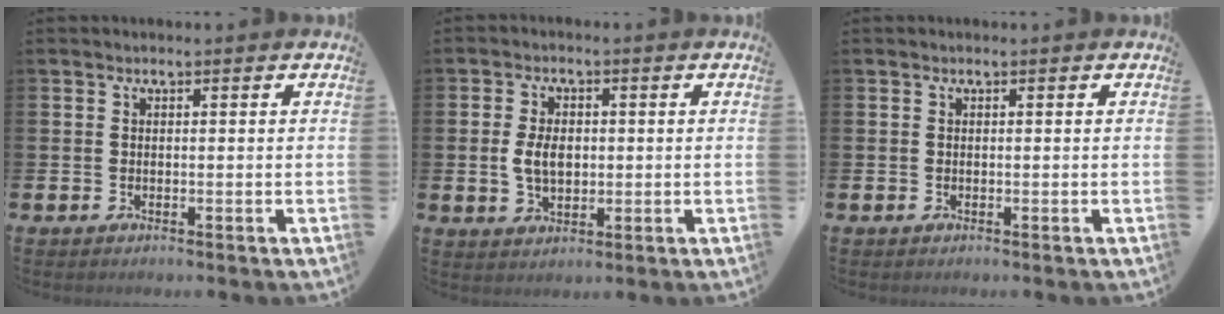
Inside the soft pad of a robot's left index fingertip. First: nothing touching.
{"total": 4.4, "force": [0.2, 2.8, 3.4], "torque": [-0.062, 0.002, -0.003]}
{"total": 0.0}